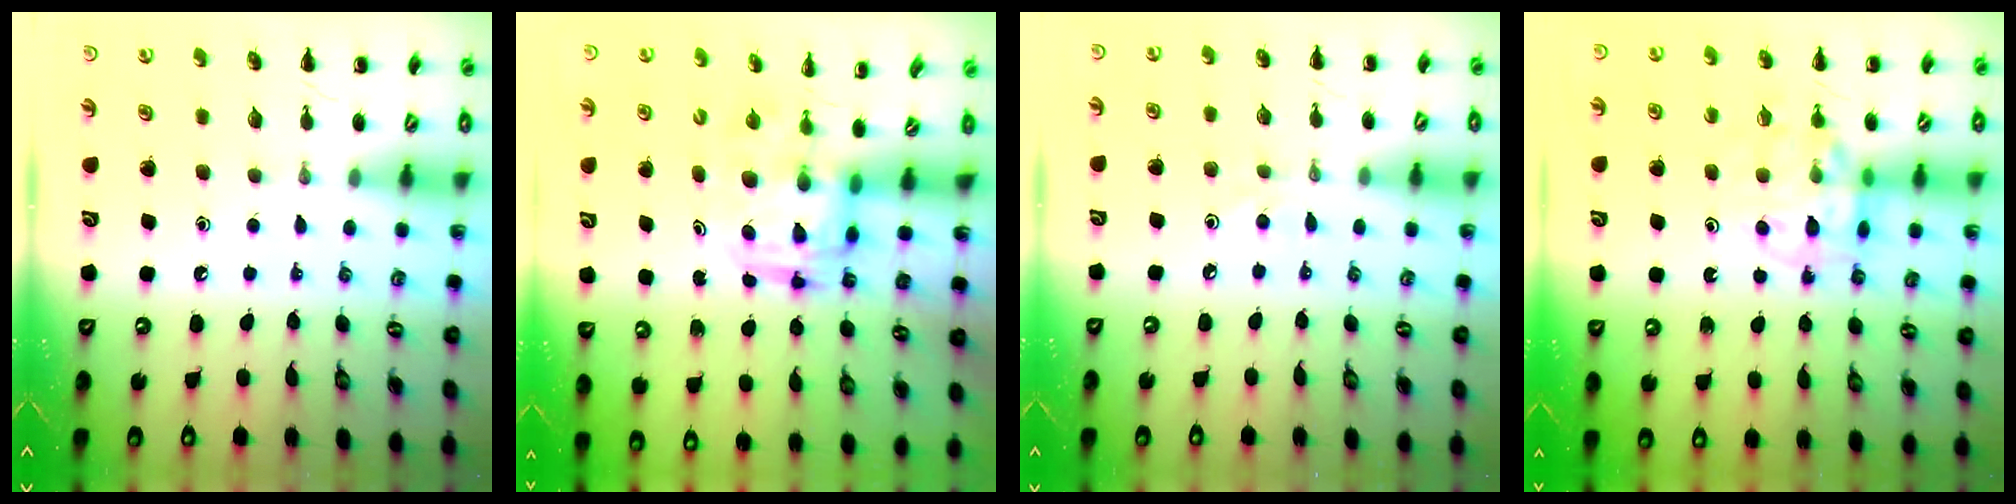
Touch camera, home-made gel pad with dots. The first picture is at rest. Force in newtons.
{"total": 3.4, "press": 3.3, "slide": 0.7}
{"total": 5.3, "press": 5.0, "slide": 1.7}
{"total": 12.3, "press": 12.0, "slide": 2.9}